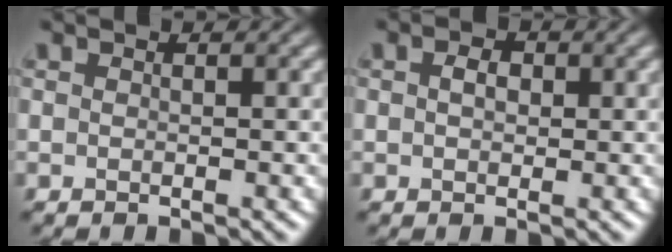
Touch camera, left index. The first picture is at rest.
{"total": 1.6, "force": [0.3, 1.1, 1.2], "torque": [-0.023, 0.003, 0.001]}